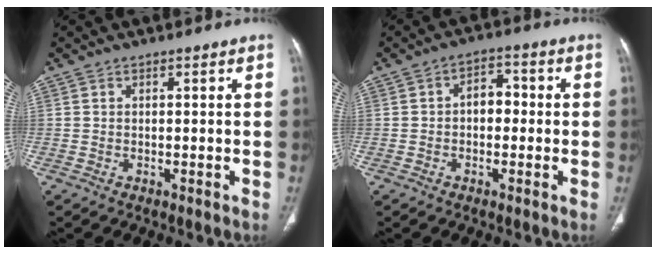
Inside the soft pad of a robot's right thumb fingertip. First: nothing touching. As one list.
[{"total": 4.8, "force": [-0.3, 3.4, 3.4], "torque": [-0.031, 0.019, -0.014]}]